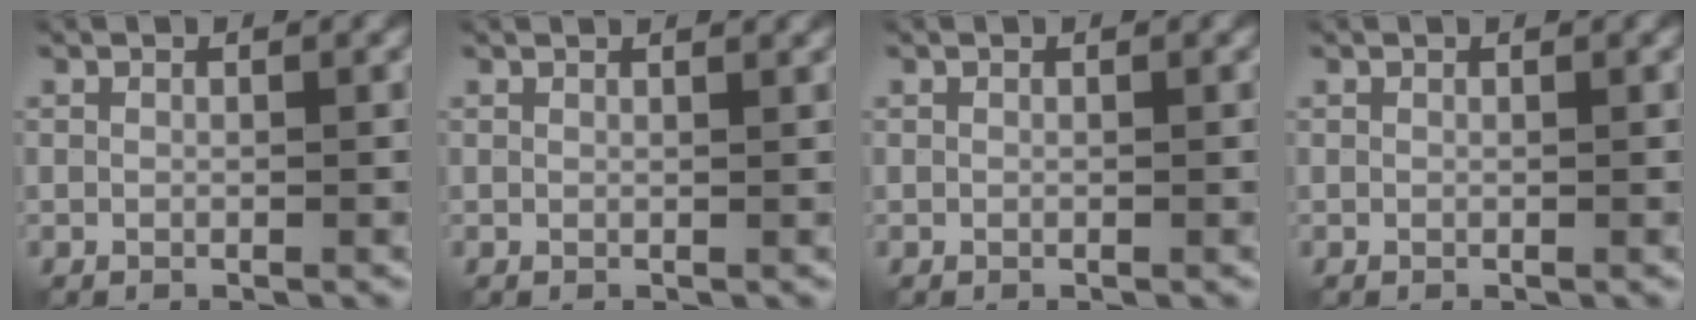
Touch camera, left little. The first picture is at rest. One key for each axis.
{"total": 1.9, "fx": 1.6, "fy": 0.5, "fz": 0.8, "tx": -0.007, "ty": 0.002, "tz": 0.009}
{"total": 0.0}
{"total": 0.0}